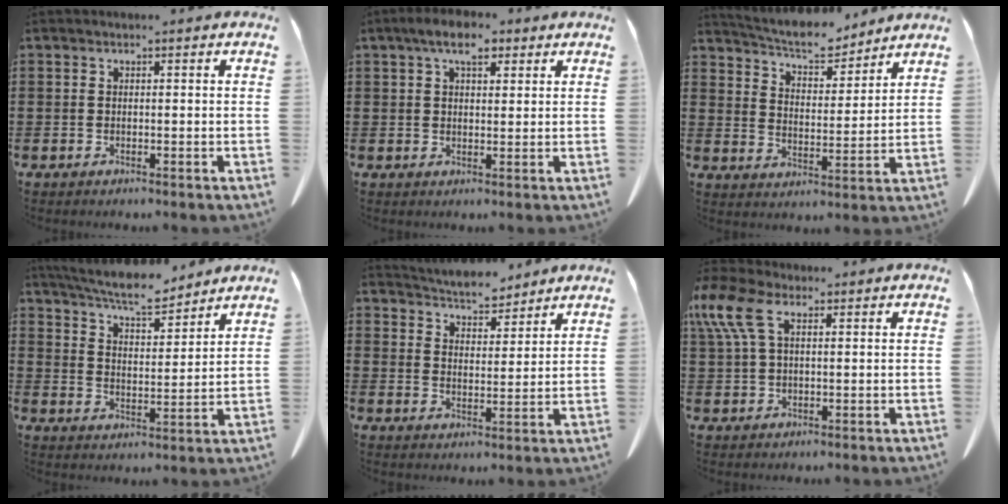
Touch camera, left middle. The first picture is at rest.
{"total": 5.7, "force": [3.6, 2.5, 3.8], "torque": [-0.068, 0.005, 0.059]}
{"total": 6.5, "force": [6.2, 1.0, 1.7], "torque": [-0.061, -0.032, 0.108]}
{"total": 7.7, "force": [7.0, 0.9, 3.2], "torque": [-0.087, -0.027, 0.125]}
{"total": 5.2, "force": [5.1, 0.8, 0.4], "torque": [-0.029, -0.023, 0.093]}
{"total": 8.0, "force": [3.3, 3.8, 6.2], "torque": [-0.156, 0.002, 0.056]}